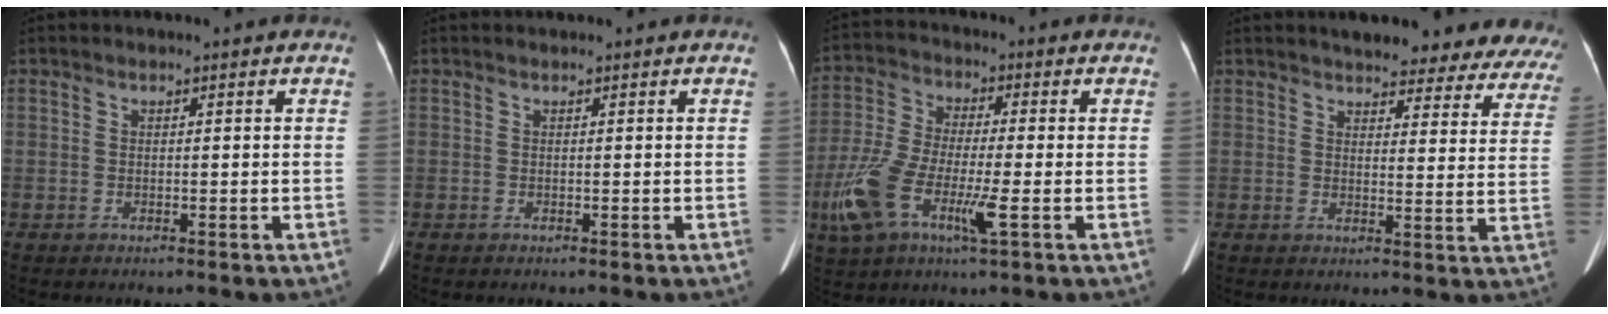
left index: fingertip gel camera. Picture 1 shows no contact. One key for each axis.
{"total": 0.0}
{"total": 11.2, "fx": -3.6, "fy": 3.0, "fz": 10.2, "tx": -0.234, "ty": -0.004, "tz": -0.069}
{"total": 22.4, "fx": 20.7, "fy": 5.0, "fz": 7.0, "tx": -0.071, "ty": -0.059, "tz": 0.219}